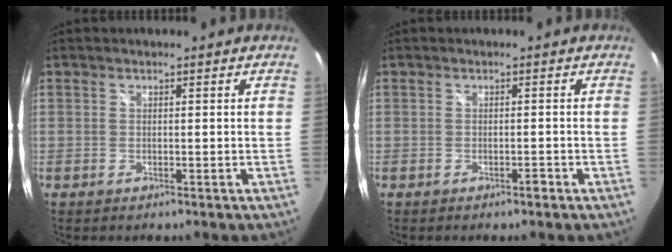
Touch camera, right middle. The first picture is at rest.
{"total": 1.1, "force": [-0.8, 0.4, 0.5], "torque": [-0.008, 0.001, -0.013]}